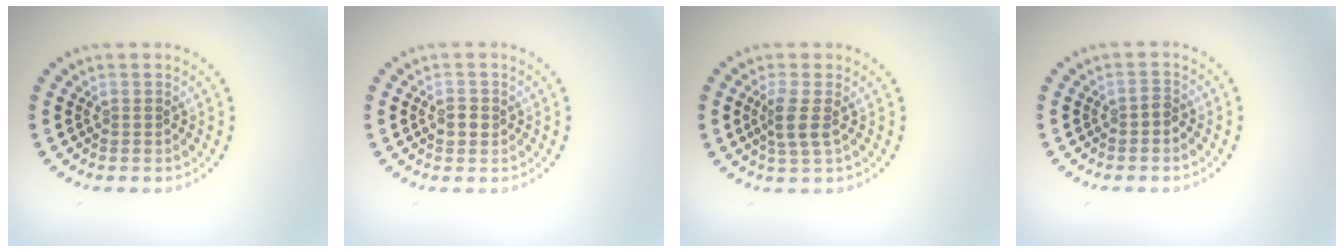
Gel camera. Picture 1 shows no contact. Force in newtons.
{"total": 1.4, "press": 1.3, "slide": 0.2}
{"total": 2.3, "press": 1.9, "slide": 1.4}
{"total": 0.9, "press": 0.8, "slide": 0.5}